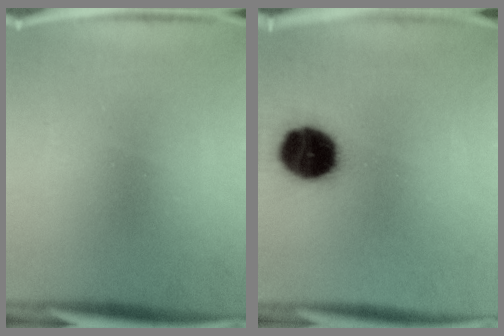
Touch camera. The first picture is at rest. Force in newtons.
{"total": 16.1}